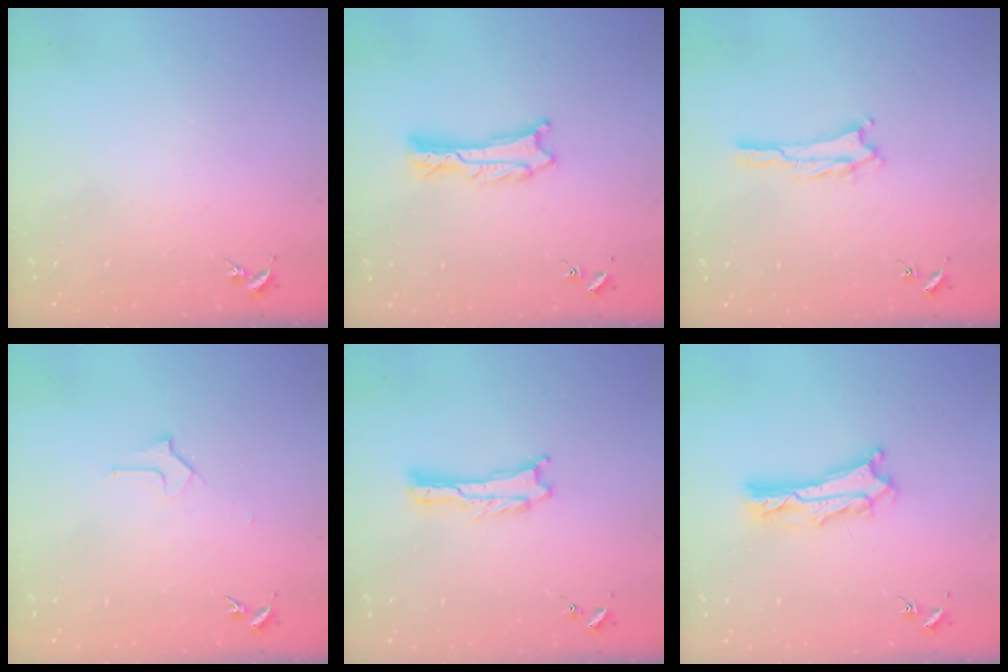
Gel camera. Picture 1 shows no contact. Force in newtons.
{"total": 1.2, "press": 1.2, "slide": 0.1}
{"total": 2.1, "press": 2.1, "slide": 0.3}
{"total": 1.6, "press": 1.6, "slide": 0.1}
{"total": 0.0}
{"total": 4.4, "press": 4.4, "slide": 0.3}